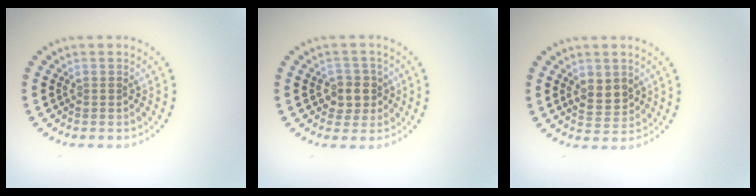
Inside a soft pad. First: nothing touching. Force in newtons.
{"total": 2.5, "press": 2.3, "slide": 0.9}
{"total": 2.6, "press": 2.5, "slide": 0.7}